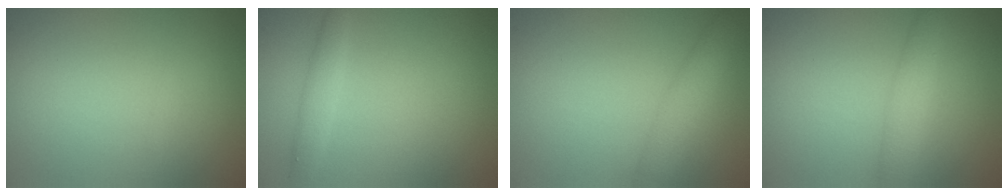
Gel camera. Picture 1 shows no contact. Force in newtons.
{"total": 1.6, "press": 1.6, "slide": 0.1}
{"total": 3.2, "press": 3.1, "slide": 0.3}
{"total": 2.2, "press": 2.2, "slide": 0.1}